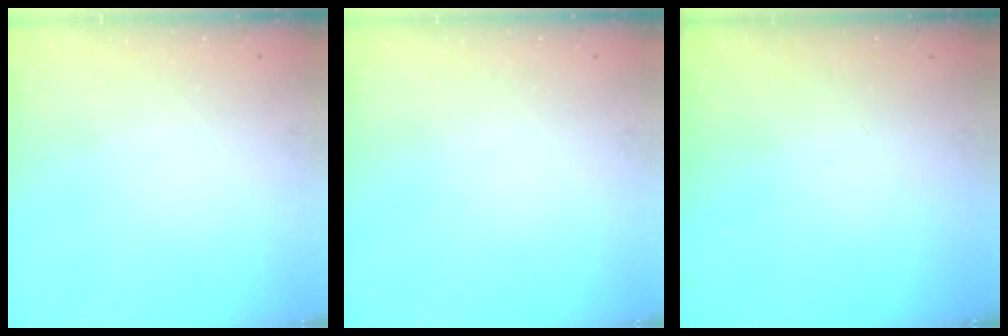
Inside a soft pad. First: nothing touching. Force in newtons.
{"total": 0.0}
{"total": 0.0}